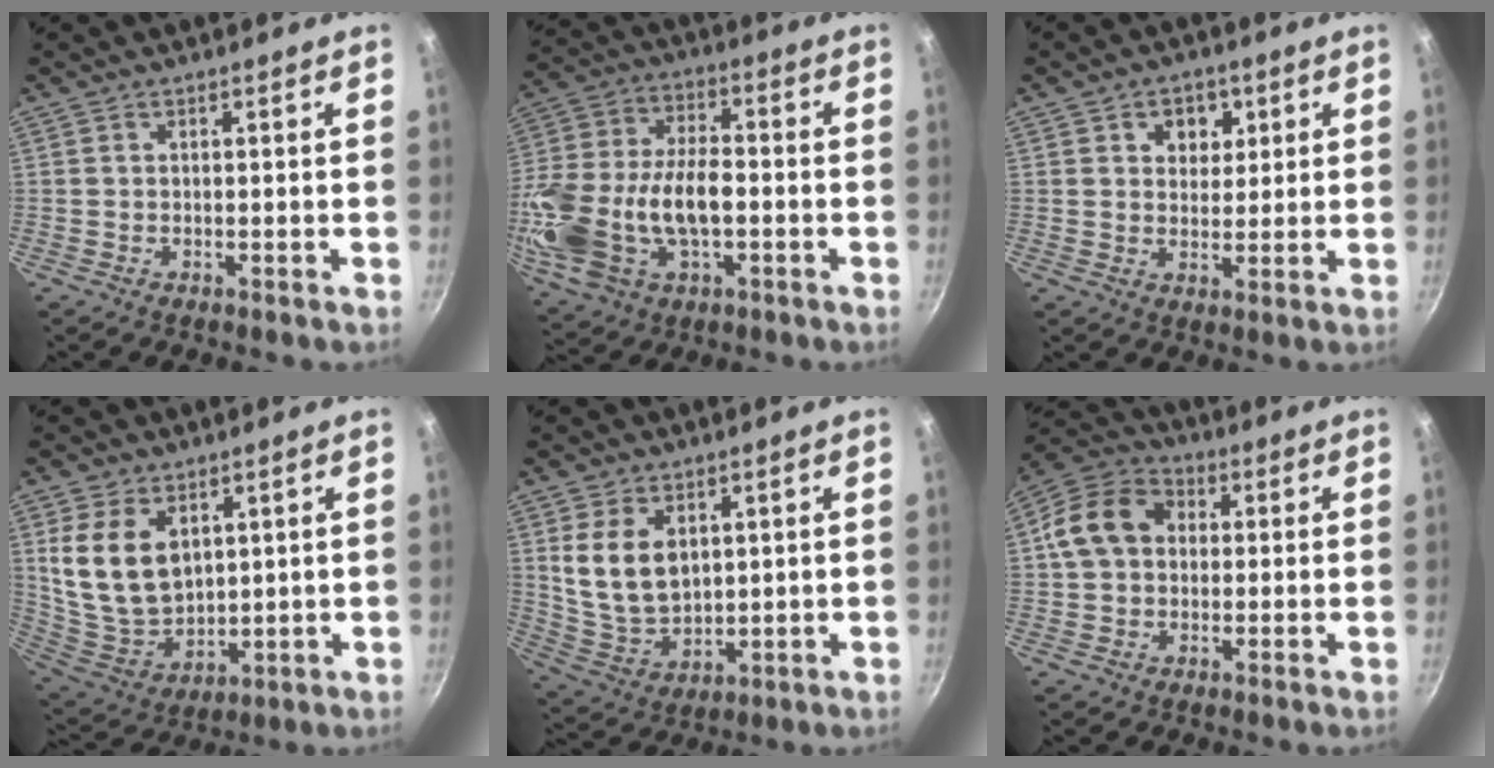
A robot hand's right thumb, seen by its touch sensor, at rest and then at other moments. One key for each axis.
{"total": 23.8, "fx": -4.4, "fy": 13.6, "fz": 18.9, "tx": -0.429, "ty": 0.012, "tz": -0.067}
{"total": 5.7, "fx": 2.4, "fy": 4.2, "fz": 2.9, "tx": -0.008, "ty": -0.007, "tz": 0.032}
{"total": 14.0, "fx": 4.4, "fy": 9.1, "fz": 9.6, "tx": -0.164, "ty": -0.020, "tz": 0.106}
{"total": 11.0, "fx": 3.2, "fy": 7.3, "fz": 7.7, "tx": -0.127, "ty": -0.018, "tz": 0.080}
{"total": 11.7, "fx": 1.3, "fy": 9.2, "fz": 7.1, "tx": -0.121, "ty": 0.028, "tz": 0.012}